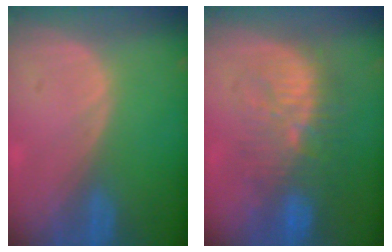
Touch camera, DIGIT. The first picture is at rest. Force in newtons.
{"total": 9.3, "press": 9.0, "slide": 2.1}